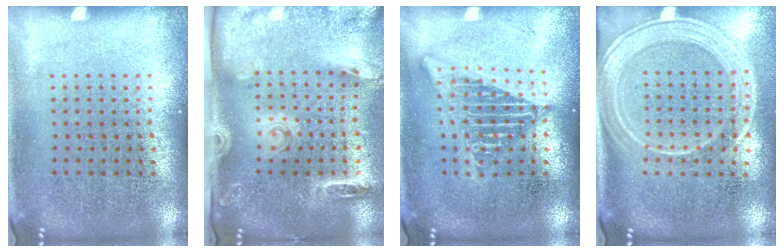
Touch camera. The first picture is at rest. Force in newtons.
{"total": 2.7, "press": 1.9, "slide": 1.9}
{"total": 2.4, "press": 2.4, "slide": 0.2}
{"total": 2.1, "press": 1.8, "slide": 1.1}